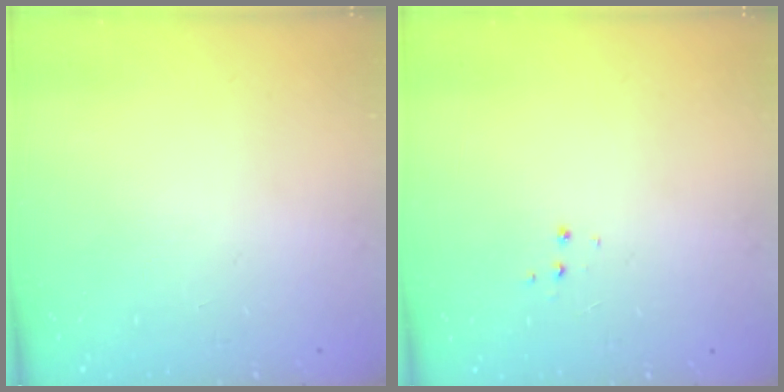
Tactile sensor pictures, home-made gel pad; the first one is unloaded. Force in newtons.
{"total": 3.4, "press": 3.3, "slide": 0.6}